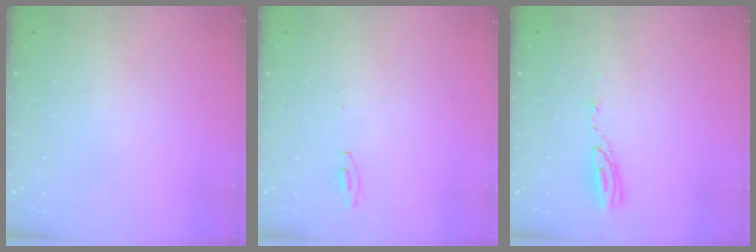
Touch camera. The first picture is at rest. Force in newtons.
{"total": 3.6, "press": 3.5, "slide": 0.5}
{"total": 5.3, "press": 5.3, "slide": 0.2}